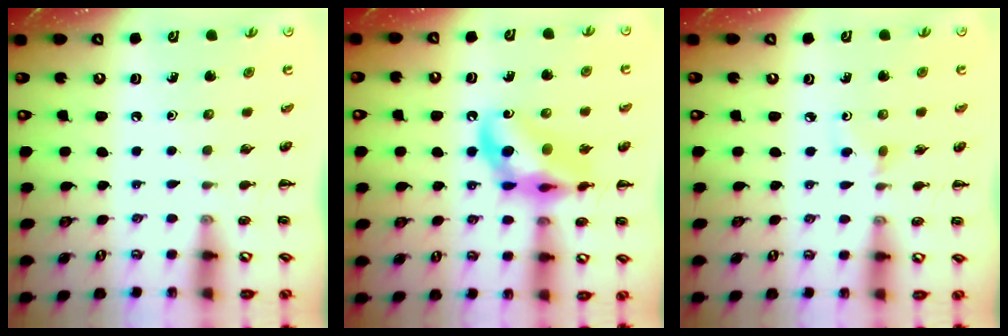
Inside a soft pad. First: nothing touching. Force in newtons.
{"total": 15.1, "press": 14.7, "slide": 3.3}
{"total": 2.3, "press": 2.1, "slide": 0.9}